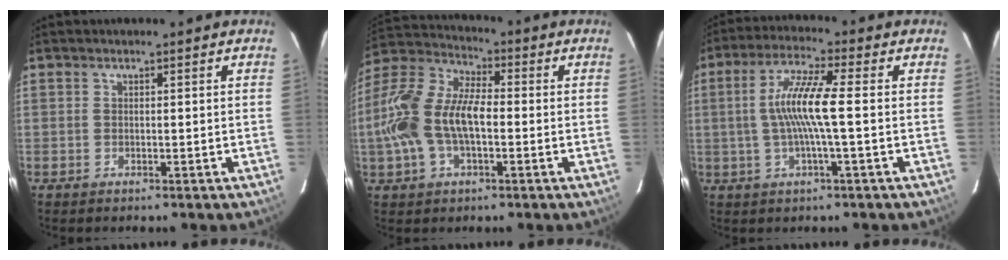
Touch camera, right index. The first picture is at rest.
{"total": 15.4, "force": [-2.3, 8.1, 12.9], "torque": [-0.270, 0.015, -0.047]}
{"total": 9.1, "force": [-0.4, 0.1, 9.1], "torque": [-0.180, 0.006, -0.008]}